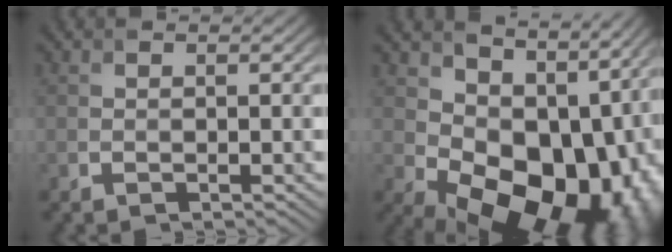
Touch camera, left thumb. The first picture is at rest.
{"total": 16.2, "force": [0.2, 11.5, 11.4], "torque": [-0.145, -0.036, 0.044]}